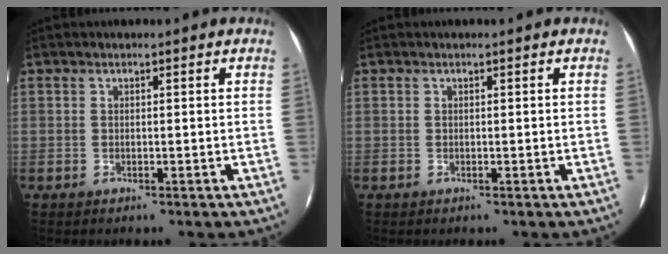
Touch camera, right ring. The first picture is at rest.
{"total": 0.0}